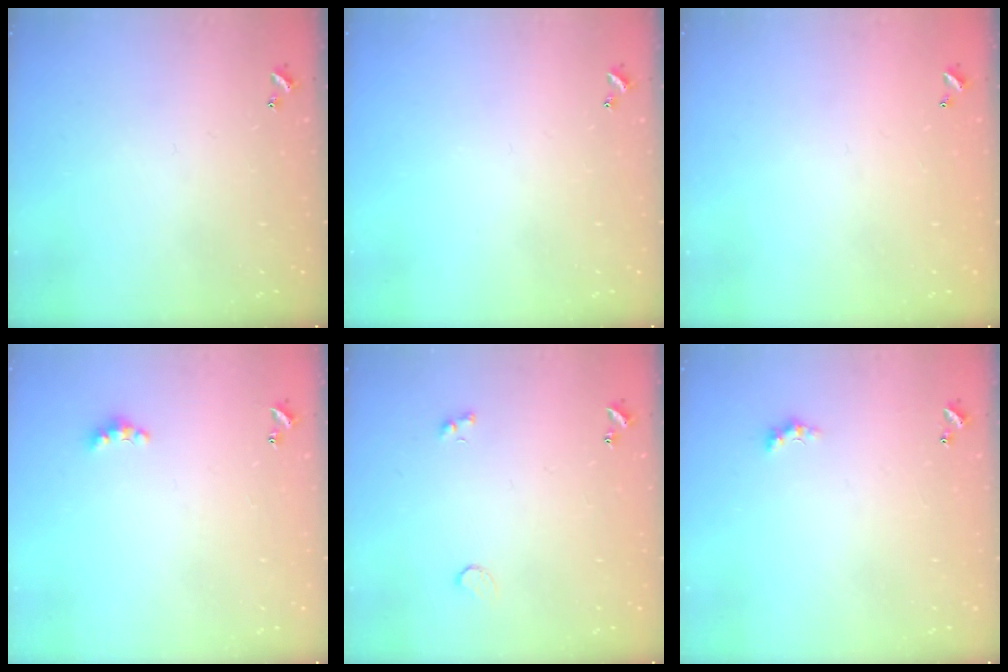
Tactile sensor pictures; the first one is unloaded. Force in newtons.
{"total": 0.0}
{"total": 2.7, "press": 2.7, "slide": 0.1}
{"total": 2.8, "press": 2.8, "slide": 0.6}
{"total": 4.0, "press": 3.8, "slide": 1.1}
{"total": 0.8, "press": 0.6, "slide": 0.6}